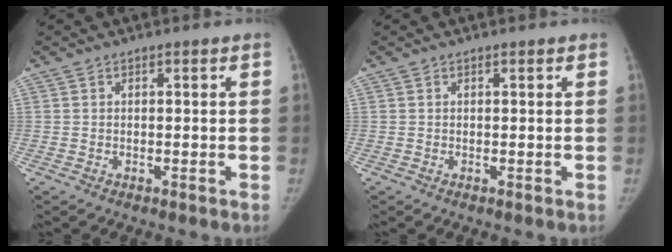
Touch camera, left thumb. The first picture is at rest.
{"total": 0.0}